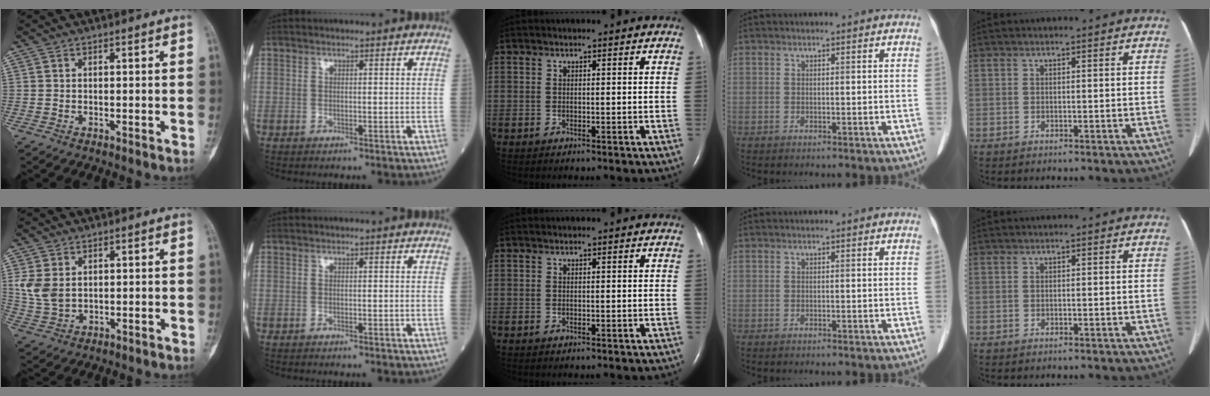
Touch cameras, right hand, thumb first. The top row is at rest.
{"thumb": {"total": 5.6, "force": [1.0, 4.0, 3.8], "torque": [-0.076, -0.002, 0.029]}, "index": {"total": 1.3, "force": [-1.1, 0.0, 0.5], "torque": [-0.004, 0.001, -0.016]}}